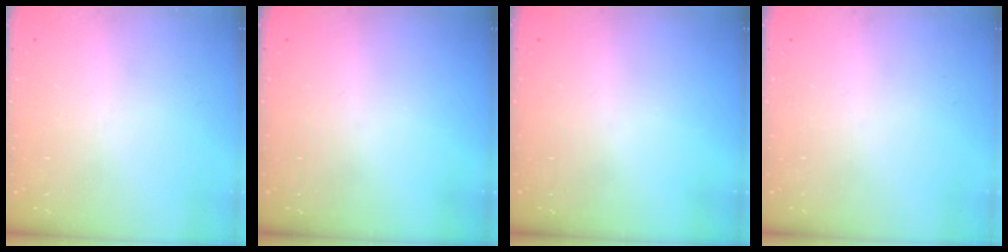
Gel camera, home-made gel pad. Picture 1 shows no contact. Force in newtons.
{"total": 0.0}
{"total": 0.0}
{"total": 0.0}